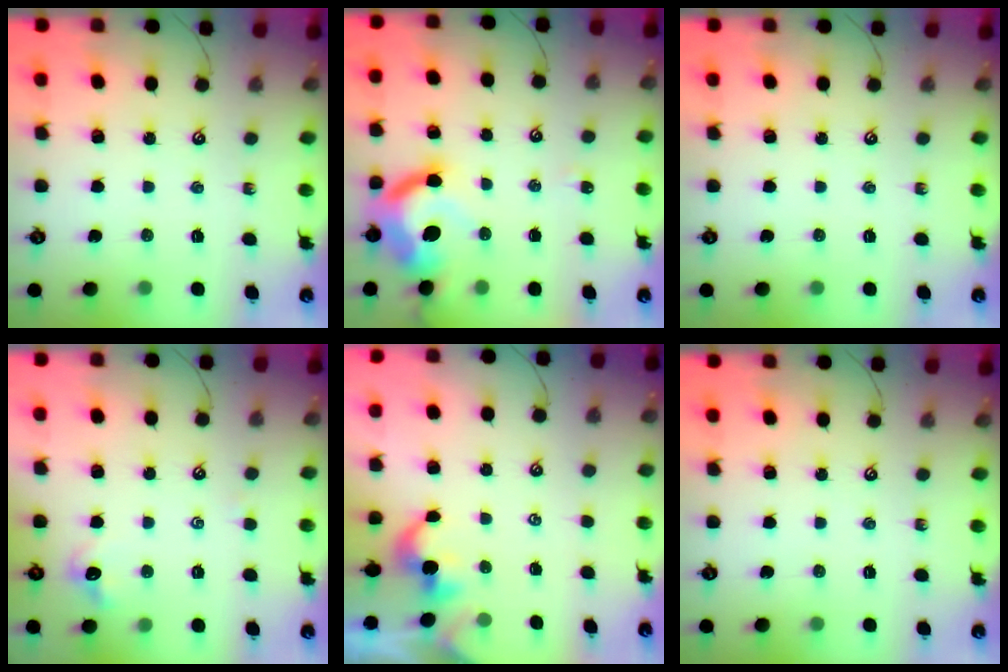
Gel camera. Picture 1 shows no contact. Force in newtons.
{"total": 11.5, "press": 11.5, "slide": 1.2}
{"total": 0.0}
{"total": 2.7, "press": 2.6, "slide": 0.7}
{"total": 3.2, "press": 3.2, "slide": 0.2}
{"total": 0.0}